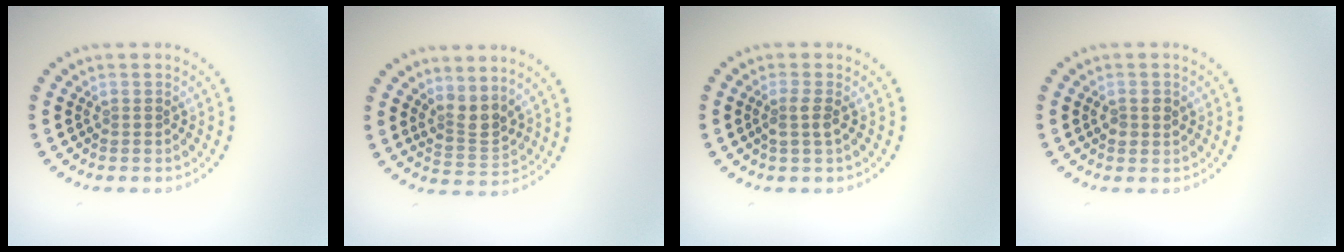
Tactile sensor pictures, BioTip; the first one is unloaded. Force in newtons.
{"total": 2.5, "press": 2.0, "slide": 1.5}
{"total": 1.5, "press": 1.2, "slide": 0.8}
{"total": 1.5, "press": 1.5, "slide": 0.1}